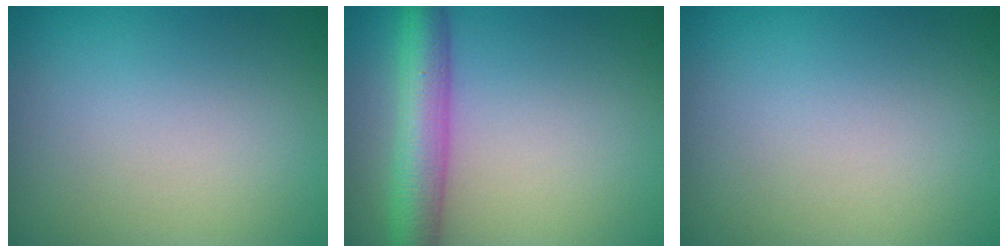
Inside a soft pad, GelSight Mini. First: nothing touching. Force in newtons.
{"total": 5.7, "press": 5.7, "slide": 0.2}
{"total": 0.0}